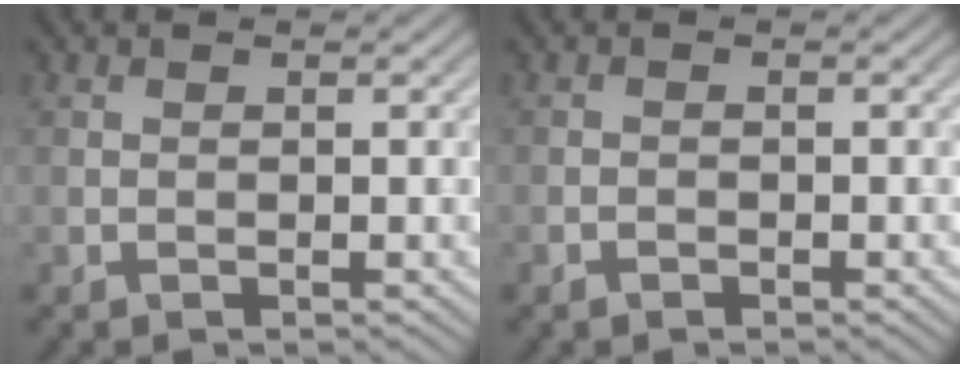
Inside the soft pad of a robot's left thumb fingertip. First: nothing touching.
{"total": 0.8, "force": [-0.6, 0.4, 0.3], "torque": [-0.002, -0.001, -0.011]}